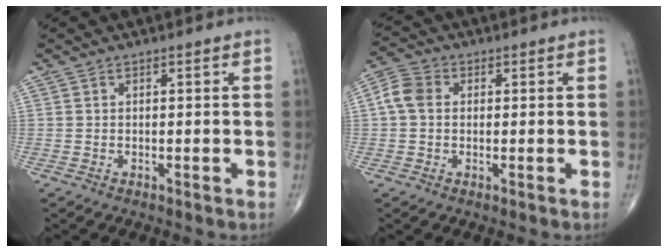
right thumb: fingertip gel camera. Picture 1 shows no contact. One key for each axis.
{"total": 5.0, "fx": 0.5, "fy": 3.9, "fz": 3.1, "tx": -0.064, "ty": 0.016, "tz": 0.003}